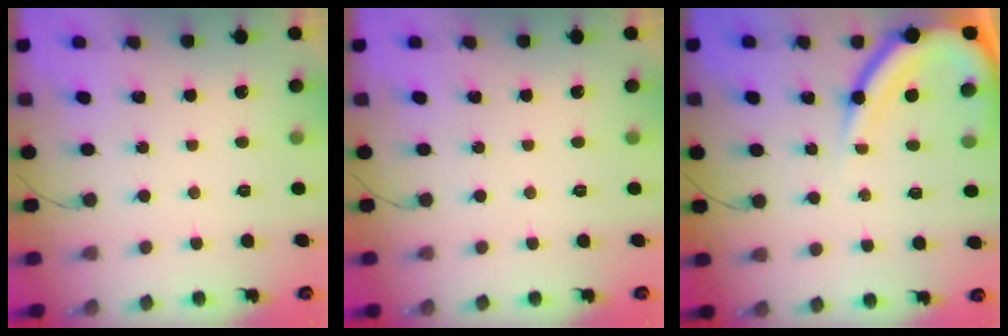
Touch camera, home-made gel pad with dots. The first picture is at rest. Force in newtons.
{"total": 0.0}
{"total": 13.0, "press": 13.0, "slide": 1.1}